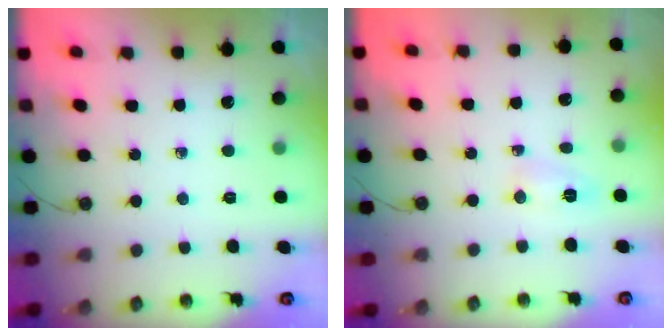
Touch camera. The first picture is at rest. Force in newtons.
{"total": 2.9, "press": 2.7, "slide": 1.0}